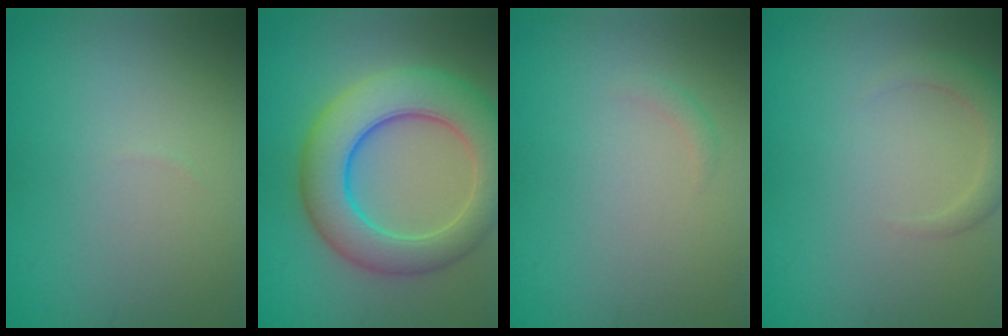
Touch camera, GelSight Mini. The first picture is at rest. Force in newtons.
{"total": 9.0, "press": 9.0, "slide": 0.2}
{"total": 0.8, "press": 0.8, "slide": 0.0}
{"total": 2.3, "press": 2.3, "slide": 0.2}